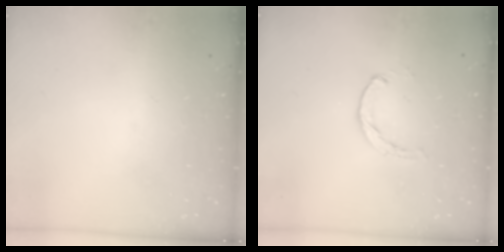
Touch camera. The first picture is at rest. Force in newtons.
{"total": 0.7, "press": 0.7, "slide": 0.2}